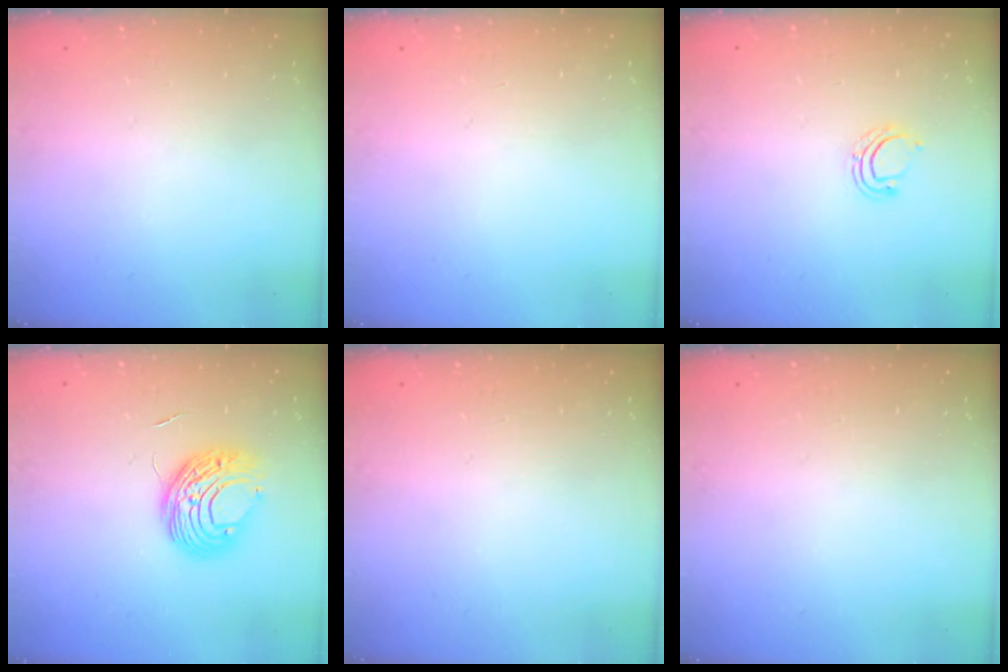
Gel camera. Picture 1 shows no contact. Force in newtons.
{"total": 0.0}
{"total": 5.0, "press": 4.9, "slide": 1.0}
{"total": 8.8, "press": 8.8, "slide": 0.6}
{"total": 0.0}
{"total": 0.0}